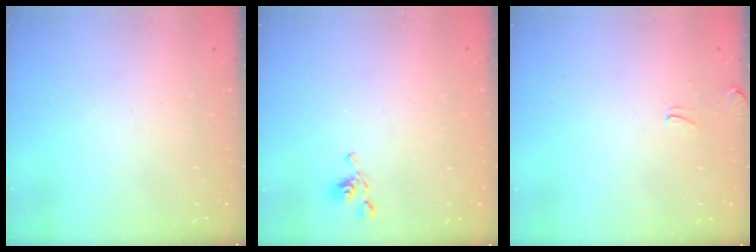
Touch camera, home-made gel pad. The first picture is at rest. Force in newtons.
{"total": 5.9, "press": 5.9, "slide": 0.2}
{"total": 0.0}